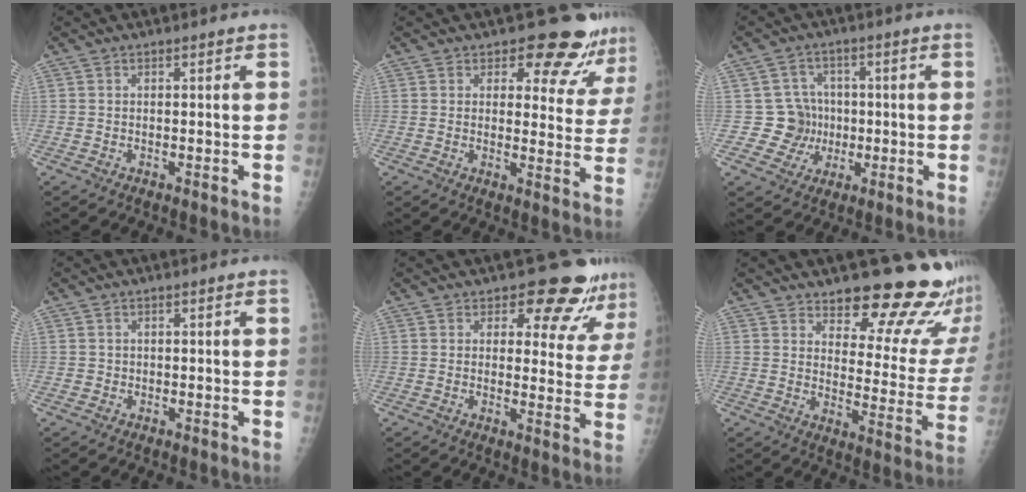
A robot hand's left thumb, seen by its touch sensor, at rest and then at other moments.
{"total": 10.4, "force": [9.2, 4.0, 2.6], "torque": [0.011, -0.070, 0.094]}
{"total": 6.7, "force": [-0.4, 6.7, 0.8], "torque": [0.030, 0.017, -0.005]}
{"total": 0.8, "force": [-0.1, 0.8, 0.0], "torque": [0.007, 0.005, -0.002]}
{"total": 9.6, "force": [8.4, 3.9, 2.7], "torque": [0.007, -0.062, 0.086]}
{"total": 18.9, "force": [15.8, 5.5, 8.8], "torque": [-0.064, -0.137, 0.197]}